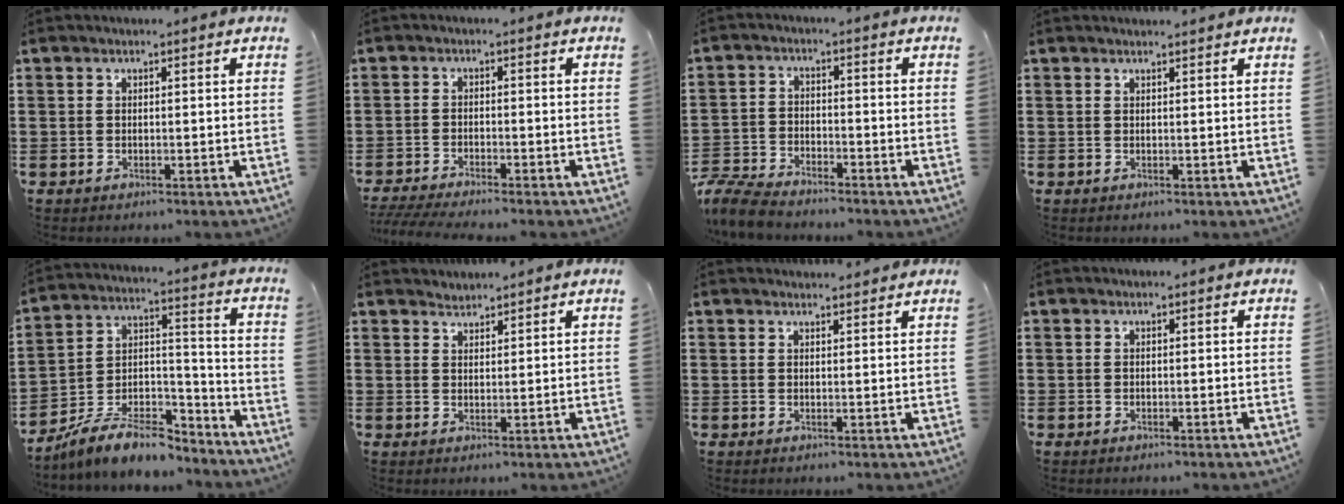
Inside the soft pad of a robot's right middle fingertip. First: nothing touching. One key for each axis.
{"total": 3.0, "fx": -2.8, "fy": 0.0, "fz": 1.1, "tx": -0.031, "ty": -0.007, "tz": -0.060}
{"total": 5.7, "fx": -5.5, "fy": 0.8, "fz": 1.4, "tx": -0.053, "ty": -0.002, "tz": -0.117}
{"total": 0.9, "fx": 0.9, "fy": -0.1, "fz": 0.0, "tx": -0.002, "ty": -0.004, "tz": 0.017}
{"total": 9.2, "fx": -7.8, "fy": 2.8, "fz": 4.0, "tx": -0.071, "ty": 0.021, "tz": -0.149}
{"total": 1.6, "fx": 1.5, "fy": 0.0, "fz": -0.6, "tx": 0.006, "ty": 0.000, "tz": 0.031}
{"total": 1.6, "fx": 1.6, "fy": 0.0, "fz": 0.1, "tx": 0.002, "ty": -0.002, "tz": 0.029}
{"total": 0.0}